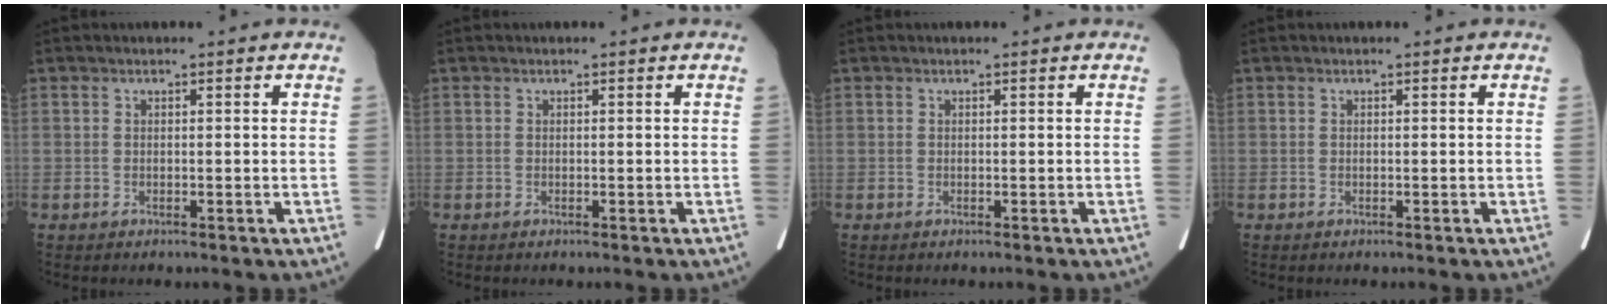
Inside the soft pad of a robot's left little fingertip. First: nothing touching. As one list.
[{"total": 0.0}, {"total": 0.0}, {"total": 0.0}]